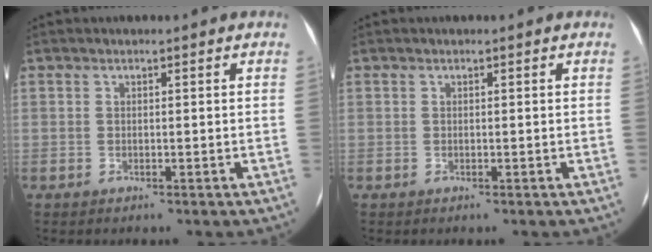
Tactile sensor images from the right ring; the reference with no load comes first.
{"total": 0.0}